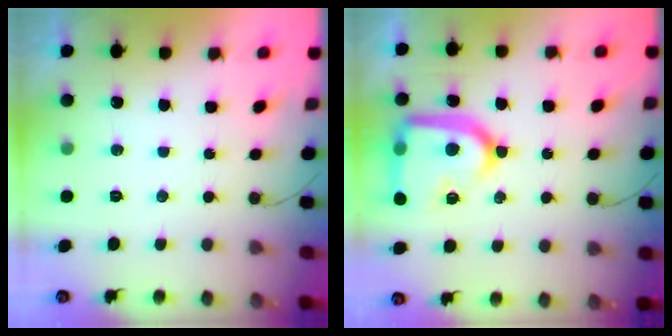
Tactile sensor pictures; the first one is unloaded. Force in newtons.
{"total": 21.1, "press": 21.0, "slide": 1.9}